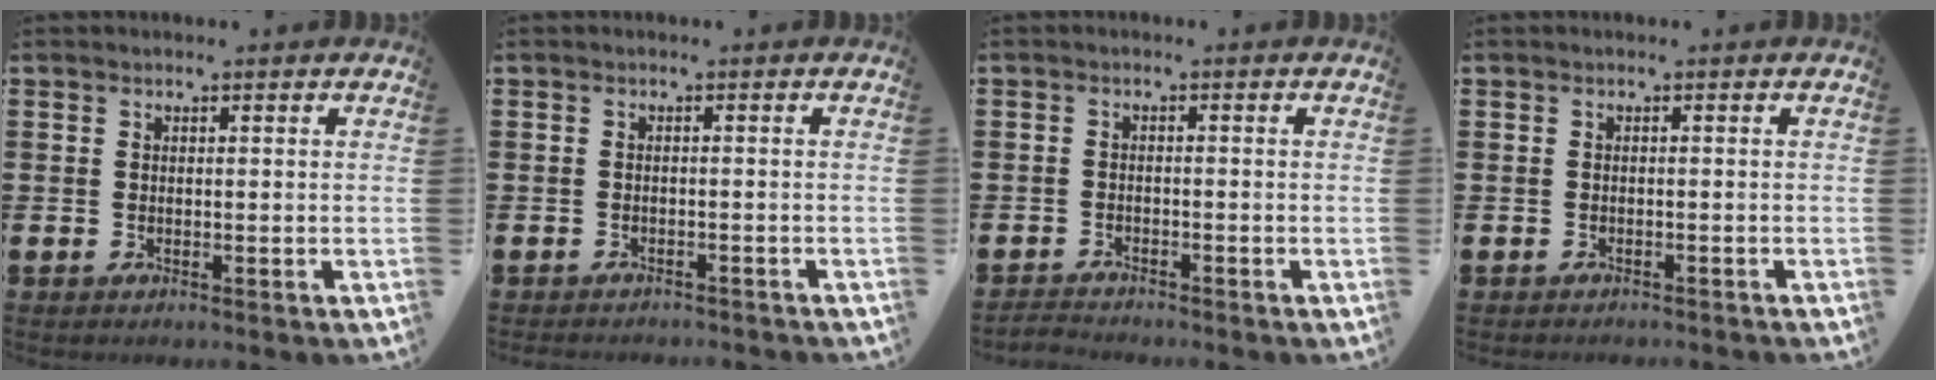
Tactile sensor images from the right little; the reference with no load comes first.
{"total": 0.9, "force": [-0.9, 0.0, 0.0], "torque": [-0.001, 0.001, -0.019]}
{"total": 1.3, "force": [-1.3, 0.1, 0.0], "torque": [-0.005, 0.002, -0.028]}
{"total": 0.5, "force": [-0.5, -0.1, 0.0], "torque": [0.001, -0.001, -0.011]}